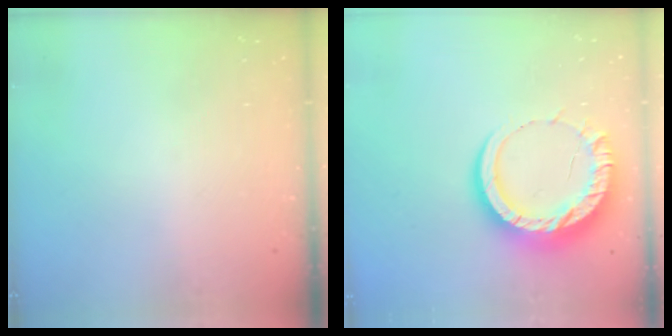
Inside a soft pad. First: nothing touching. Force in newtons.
{"total": 14.8, "press": 14.8, "slide": 0.8}